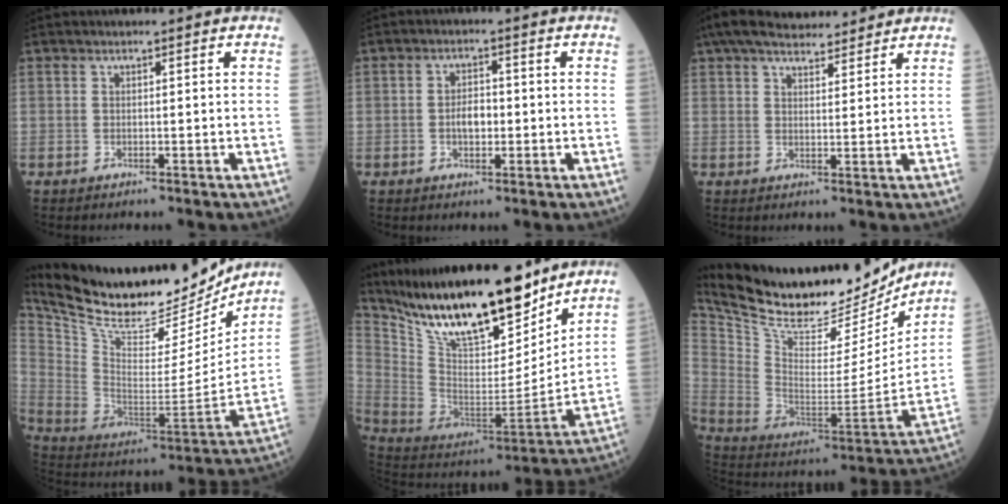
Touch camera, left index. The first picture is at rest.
{"total": 3.3, "force": [-0.6, 1.7, 2.7], "torque": [-0.045, 0.005, -0.011]}
{"total": 12.6, "force": [11.1, 3.0, 5.0], "torque": [-0.070, 0.035, 0.168]}
{"total": 26.5, "force": [23.2, 6.9, 10.8], "torque": [-0.209, -0.030, 0.360]}
{"total": 24.4, "force": [19.6, 5.6, 13.5], "torque": [-0.243, -0.015, 0.338]}
{"total": 26.8, "force": [23.5, 7.4, 10.6], "torque": [-0.206, -0.030, 0.362]}